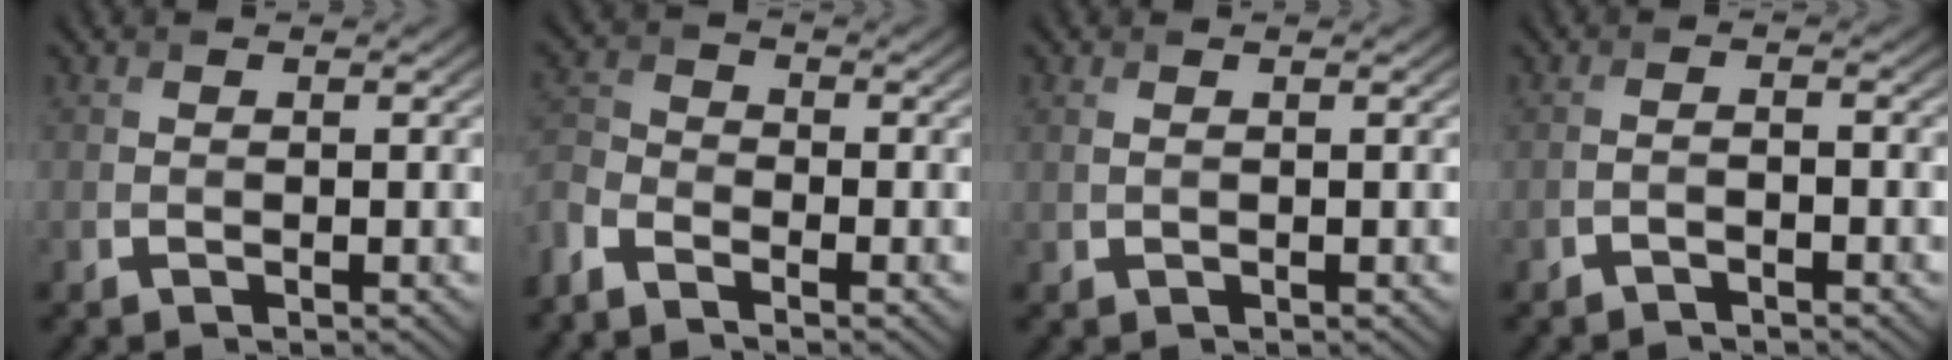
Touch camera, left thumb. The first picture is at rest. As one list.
[{"total": 4.5, "force": [-3.8, 1.6, 1.9], "torque": [-0.054, -0.009, -0.097]}, {"total": 0.5, "force": [0.2, 0.1, 0.5], "torque": [-0.015, 0.000, 0.003]}, {"total": 1.6, "force": [-1.3, 0.2, 0.9], "torque": [-0.013, 0.004, -0.031]}]